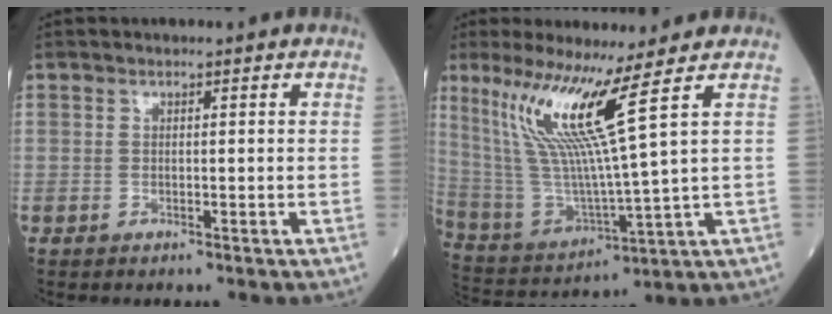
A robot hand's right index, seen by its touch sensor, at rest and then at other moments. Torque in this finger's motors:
{"motor_torque": [0.41, 0.37, 0.83, 0.21]}